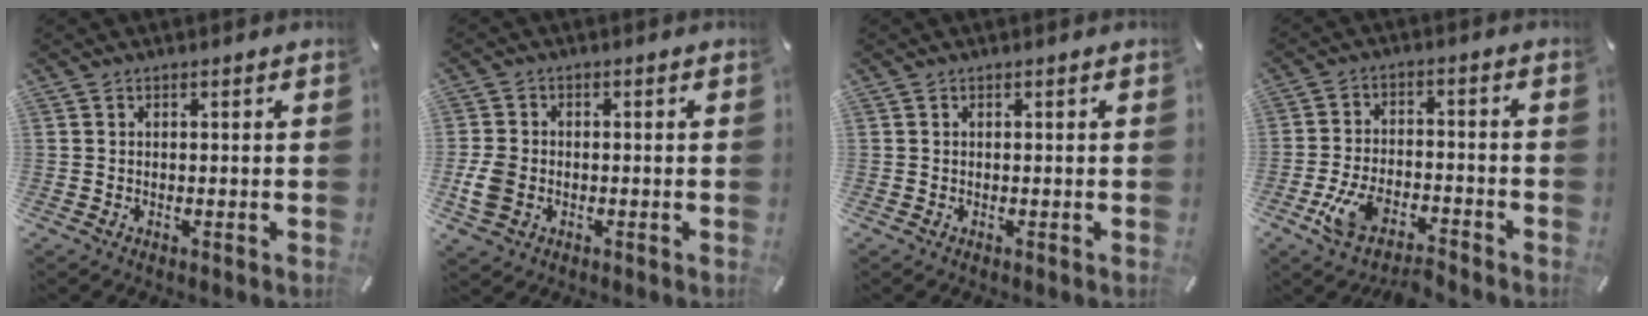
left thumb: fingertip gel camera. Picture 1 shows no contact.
{"total": 6.3, "force": [-1.4, 5.2, 3.3], "torque": [-0.074, 0.003, -0.025]}
{"total": 0.0}
{"total": 9.1, "force": [-6.1, 3.8, 5.6], "torque": [-0.117, 0.025, -0.114]}